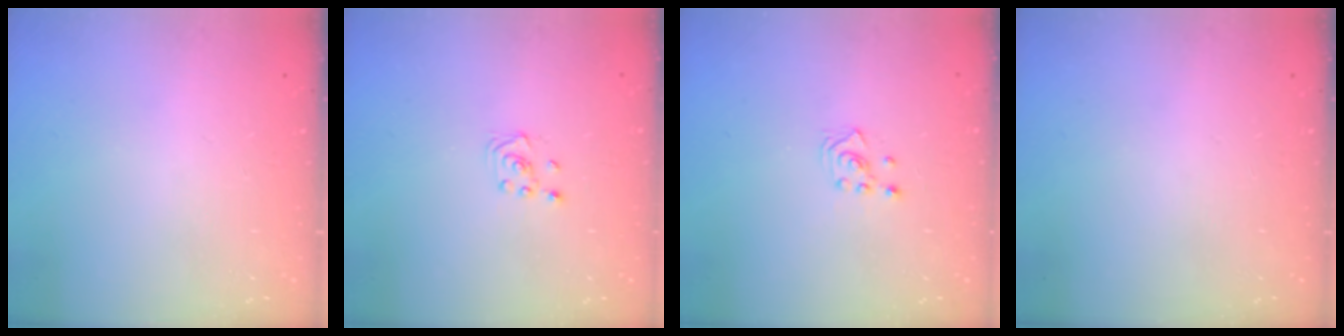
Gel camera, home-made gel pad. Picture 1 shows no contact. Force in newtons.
{"total": 1.9, "press": 1.8, "slide": 0.6}
{"total": 2.6, "press": 2.4, "slide": 0.9}
{"total": 0.0}